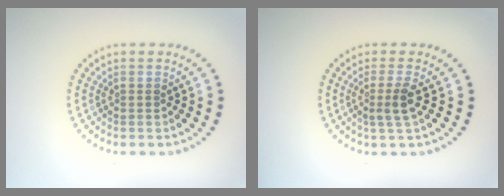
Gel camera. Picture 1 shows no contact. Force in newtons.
{"total": 2.2, "press": 1.7, "slide": 1.4}